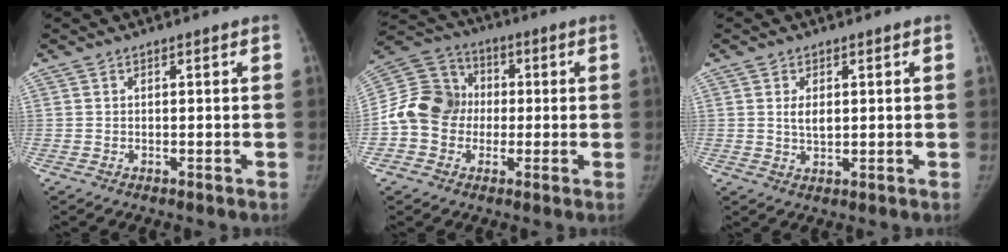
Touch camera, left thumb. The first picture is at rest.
{"total": 13.0, "force": [-1.2, 11.4, 6.2], "torque": [-0.109, 0.035, -0.032]}
{"total": 3.3, "force": [0.7, 1.9, 2.5], "torque": [-0.038, -0.007, 0.016]}